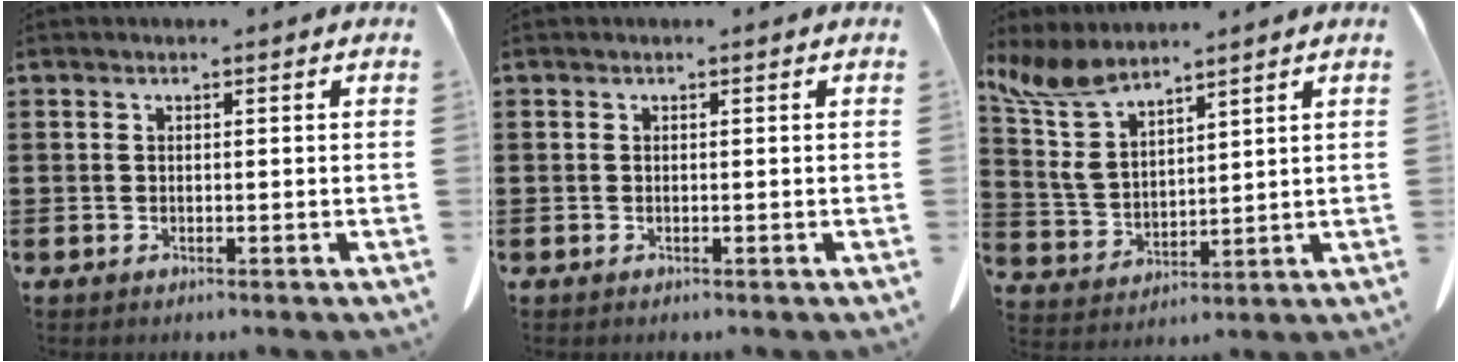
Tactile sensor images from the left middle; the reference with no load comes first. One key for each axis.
{"total": 0.0}
{"total": 8.4, "fx": 5.9, "fy": 3.6, "fz": 4.8, "tx": -0.128, "ty": -0.022, "tz": 0.107}